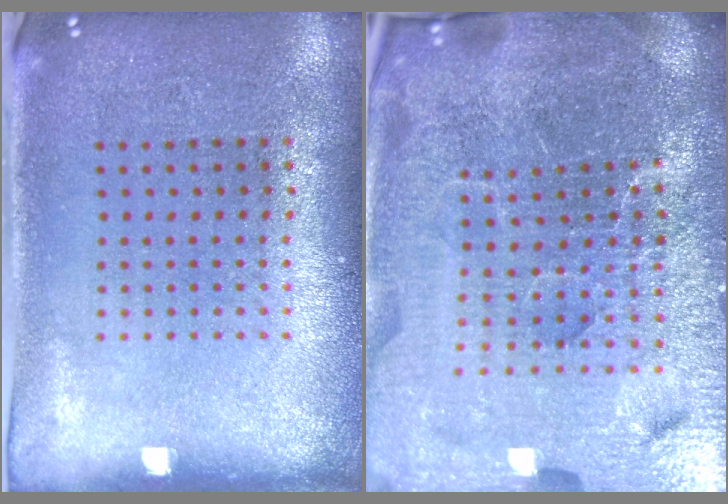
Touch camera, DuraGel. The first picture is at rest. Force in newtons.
{"total": 7.2, "press": 6.2, "slide": 3.5}